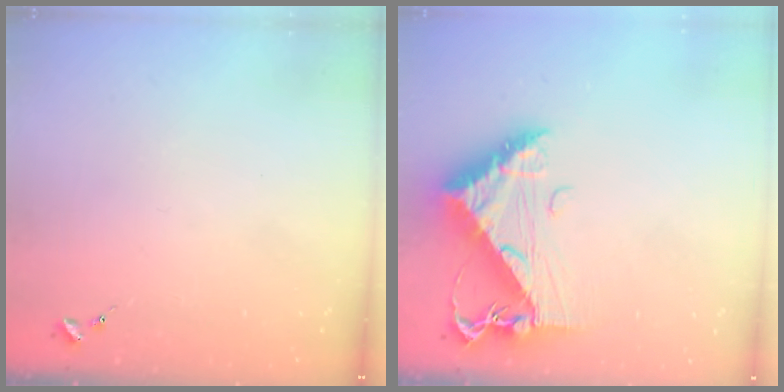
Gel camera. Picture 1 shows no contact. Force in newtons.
{"total": 11.4, "press": 11.3, "slide": 1.4}